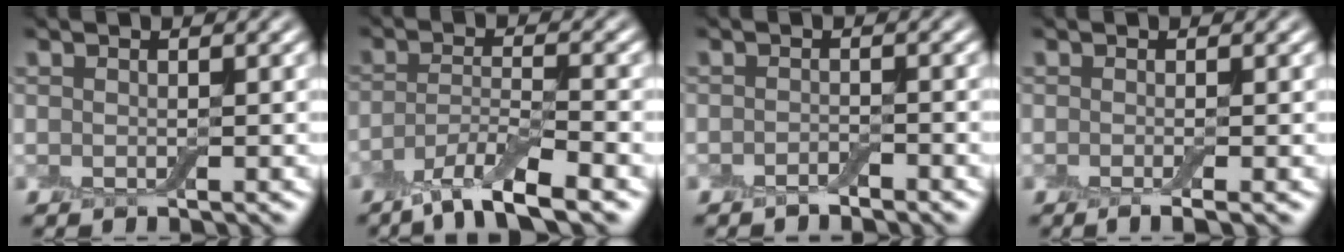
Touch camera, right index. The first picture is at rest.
{"total": 5.6, "force": [-3.9, 1.2, 3.9], "torque": [-0.067, -0.006, -0.079]}
{"total": 0.9, "force": [-0.8, 0.2, 0.3], "torque": [-0.006, 0.002, -0.015]}
{"total": 1.7, "force": [-0.7, 0.4, 1.5], "torque": [-0.020, -0.006, -0.014]}